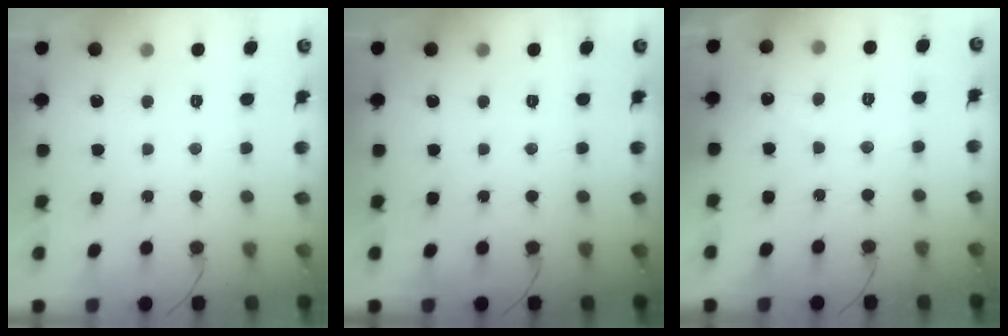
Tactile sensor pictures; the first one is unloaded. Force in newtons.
{"total": 0.0}
{"total": 2.1, "press": 2.1, "slide": 0.1}